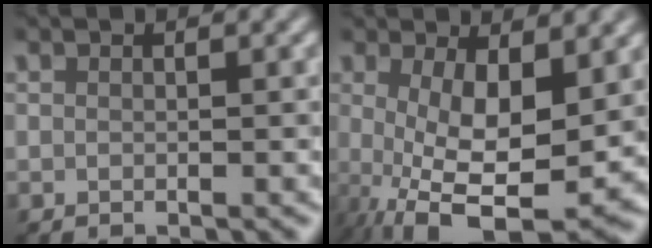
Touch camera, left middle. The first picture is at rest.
{"total": 9.3, "force": [-0.5, 3.7, 8.5], "torque": [-0.158, -0.020, 0.000]}